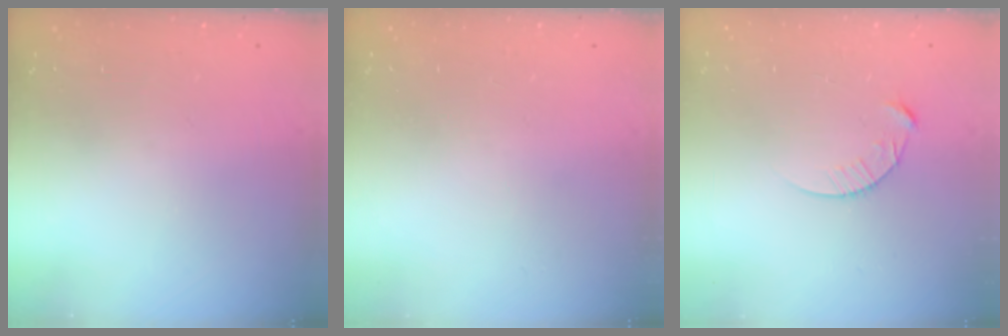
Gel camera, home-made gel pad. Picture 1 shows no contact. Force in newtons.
{"total": 0.0}
{"total": 4.3, "press": 4.3, "slide": 0.4}